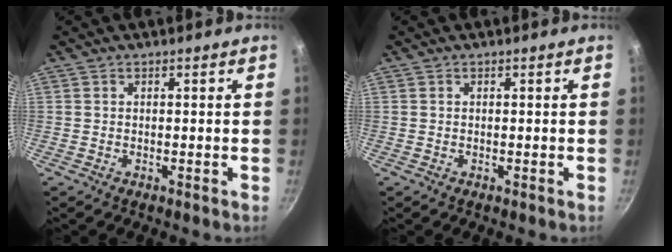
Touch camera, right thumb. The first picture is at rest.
{"total": 0.0}